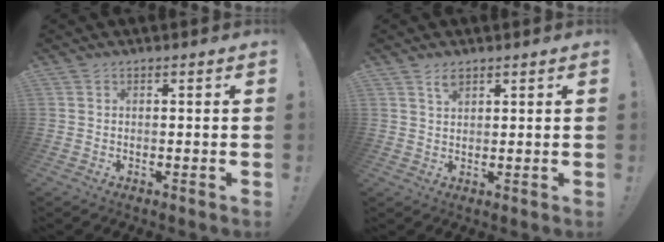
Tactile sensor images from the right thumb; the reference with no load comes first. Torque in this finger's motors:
{"motor_torque": [0.11, 0.13, -0.16, -0.01, 0.00]}